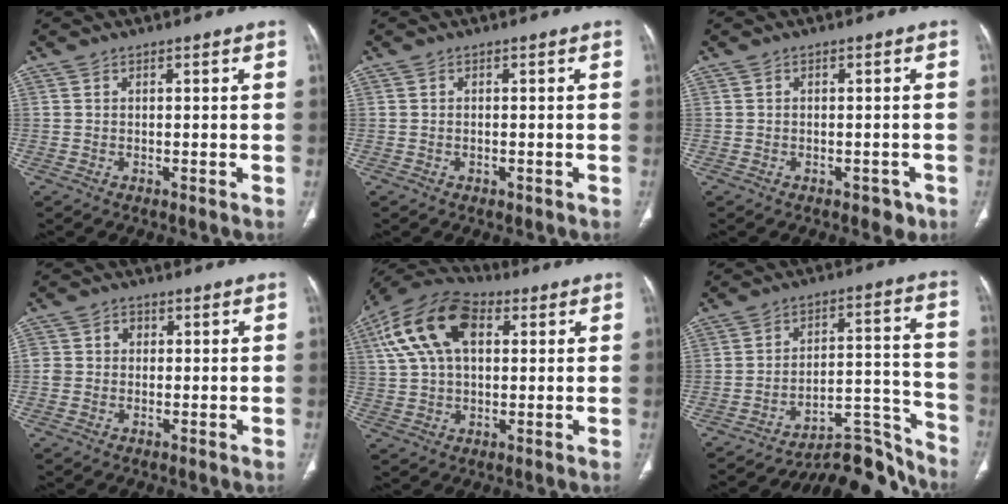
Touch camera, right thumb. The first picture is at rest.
{"total": 0.9, "force": [-0.4, 0.7, 0.5], "torque": [-0.007, 0.001, -0.001]}
{"total": 2.4, "force": [-1.3, 1.7, 1.1], "torque": [0.002, 0.006, -0.013]}
{"total": 3.5, "force": [0.3, 3.2, 1.2], "torque": [-0.007, 0.011, 0.008]}
{"total": 16.1, "force": [5.0, 9.5, 12.0], "torque": [-0.224, 0.021, 0.084]}
{"total": 14.0, "force": [-13.8, 2.1, 1.4], "torque": [0.016, 0.130, -0.210]}